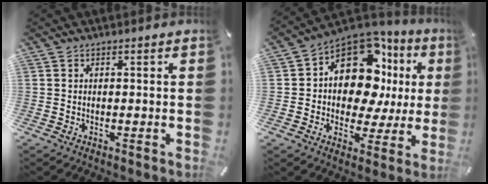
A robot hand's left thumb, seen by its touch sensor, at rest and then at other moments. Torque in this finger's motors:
{"motor_torque": [2.43, 2.58, 1.45, -0.74, 0.39]}